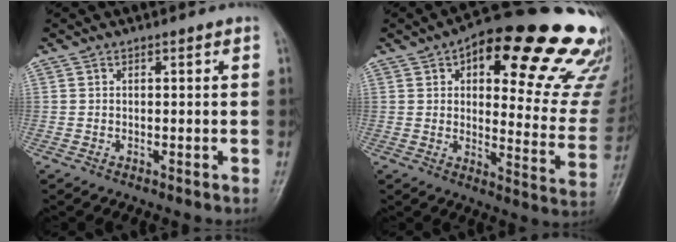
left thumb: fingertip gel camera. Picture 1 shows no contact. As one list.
[{"total": 27.5, "force": [16.2, 9.8, 20.0], "torque": [-0.220, -0.050, 0.204]}]